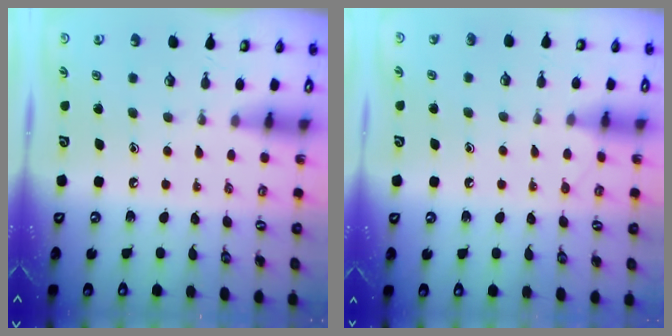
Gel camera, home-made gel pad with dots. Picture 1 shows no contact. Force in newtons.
{"total": 5.1, "press": 5.1, "slide": 0.5}